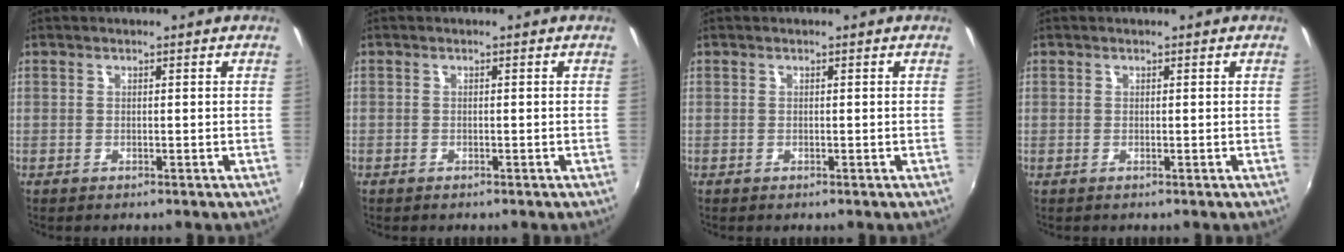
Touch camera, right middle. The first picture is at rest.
{"total": 0.8, "force": [-0.6, 0.5, 0.0], "torque": [-0.003, 0.001, -0.012]}
{"total": 0.0}
{"total": 0.0}